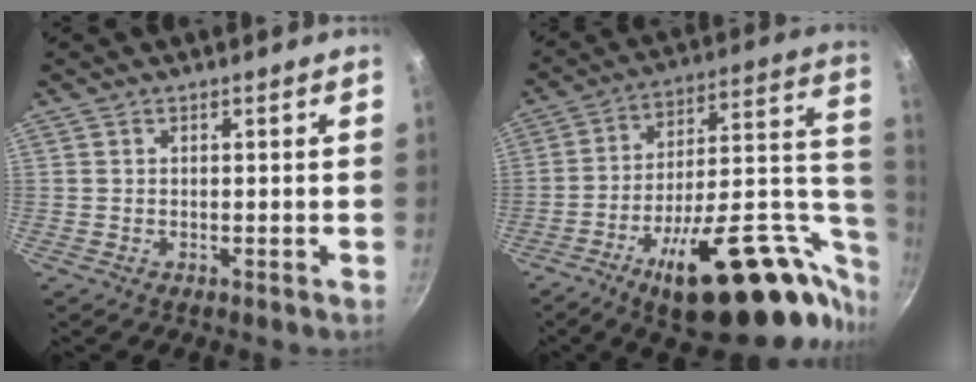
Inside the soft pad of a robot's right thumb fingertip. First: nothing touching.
{"total": 32.6, "force": [-12.2, 13.5, 27.1], "torque": [-0.328, 0.059, -0.178]}